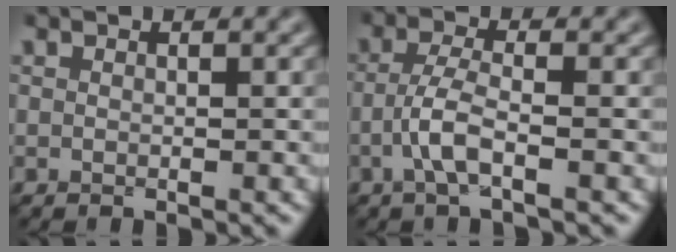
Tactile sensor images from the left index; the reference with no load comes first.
{"total": 3.0, "force": [-1.4, 0.6, 2.6], "torque": [-0.059, 0.006, -0.037]}